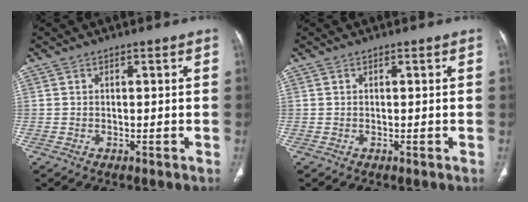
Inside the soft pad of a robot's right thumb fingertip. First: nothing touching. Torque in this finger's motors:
{"motor_torque": [0.00, 0.00, -0.09, 0.09, 0.00]}